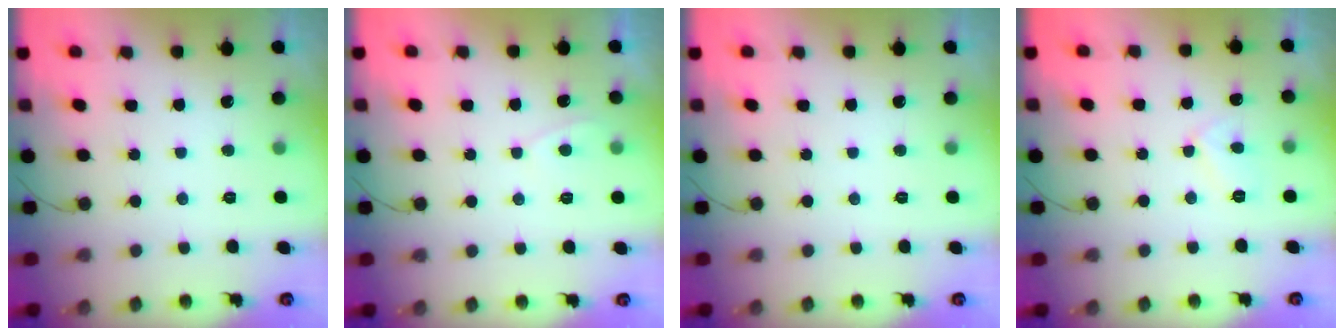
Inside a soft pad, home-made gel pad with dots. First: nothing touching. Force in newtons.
{"total": 2.3, "press": 2.3, "slide": 0.2}
{"total": 0.0}
{"total": 4.8, "press": 4.8, "slide": 0.4}